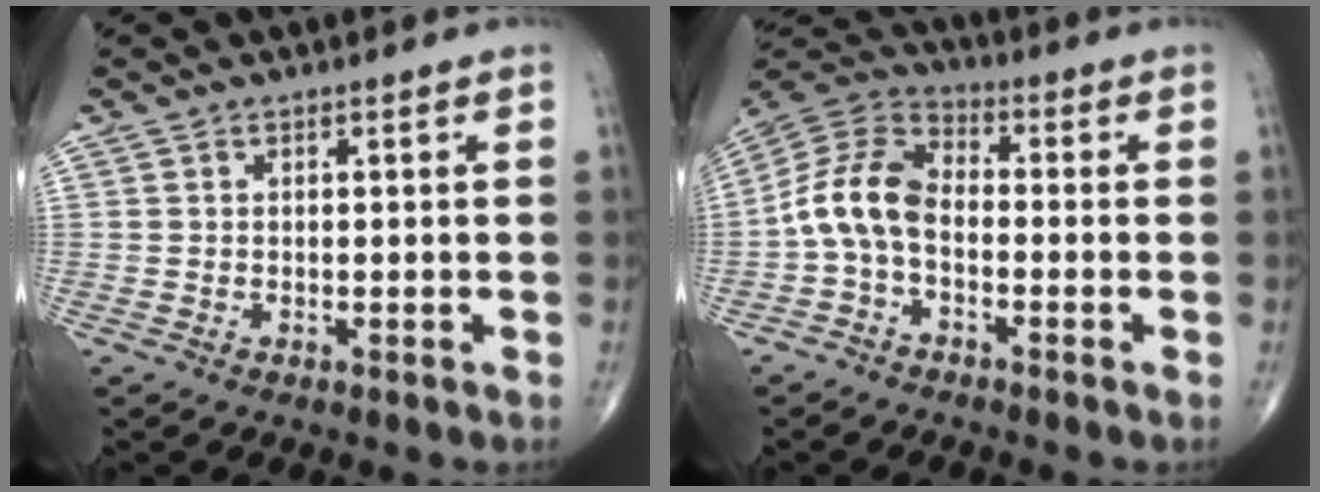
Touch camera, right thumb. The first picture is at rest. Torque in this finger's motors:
{"motor_torque": [1.83, 1.69, 0.71, -0.75, 0.12]}